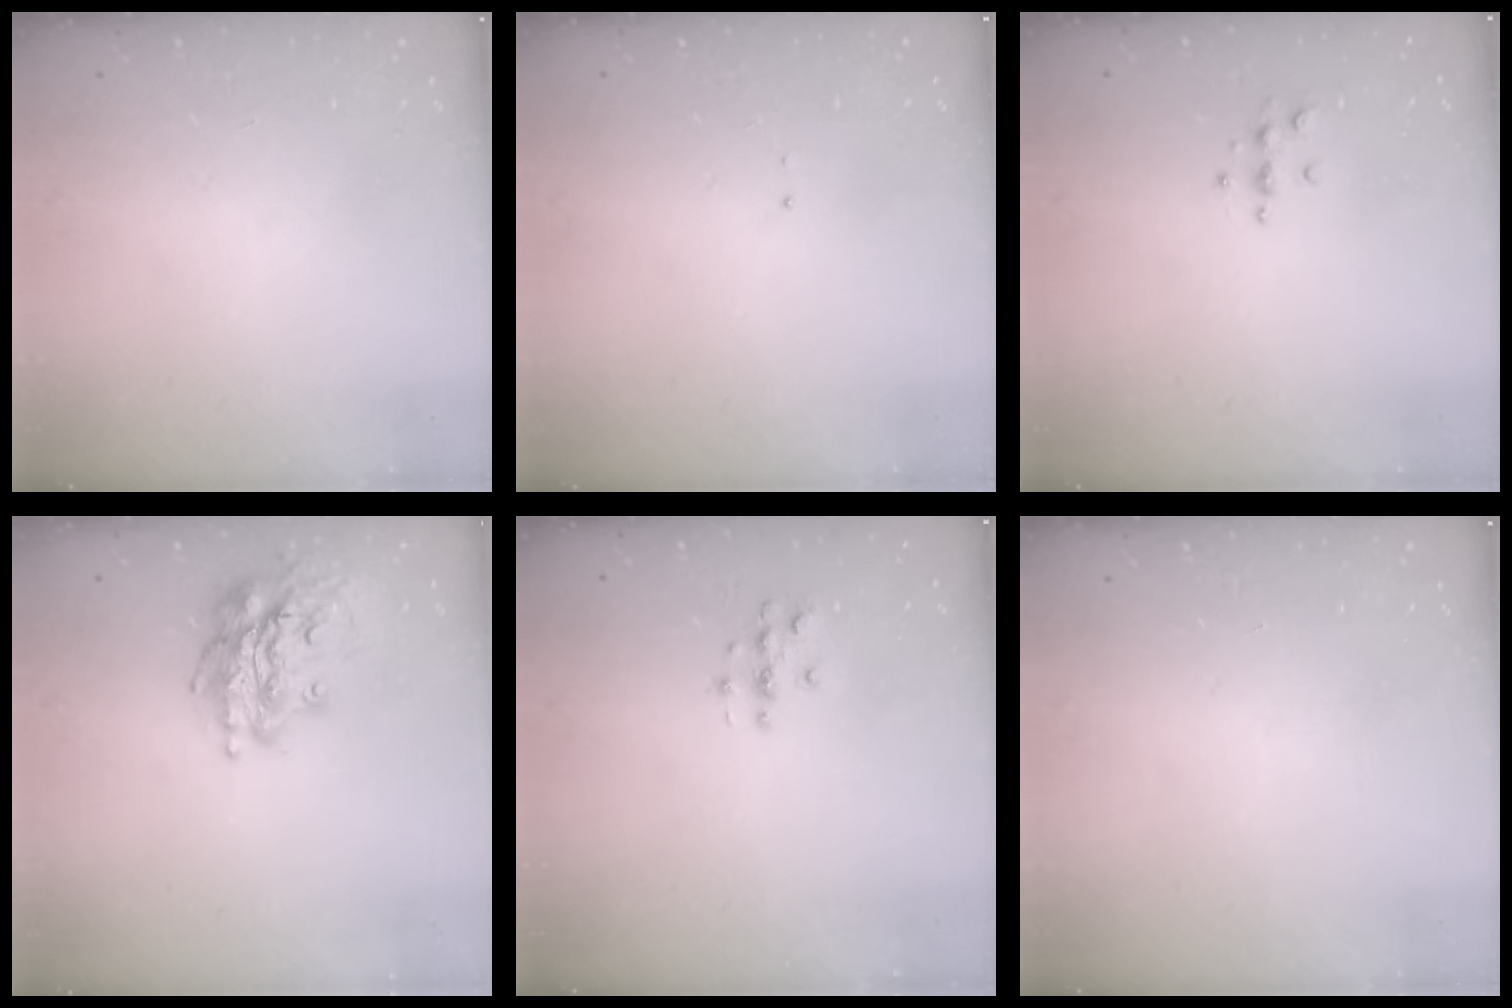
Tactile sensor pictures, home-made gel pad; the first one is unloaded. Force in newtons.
{"total": 0.7, "press": 0.7, "slide": 0.1}
{"total": 4.6, "press": 4.5, "slide": 0.6}
{"total": 17.5, "press": 17.4, "slide": 1.8}
{"total": 2.9, "press": 2.9, "slide": 0.3}
{"total": 0.0}